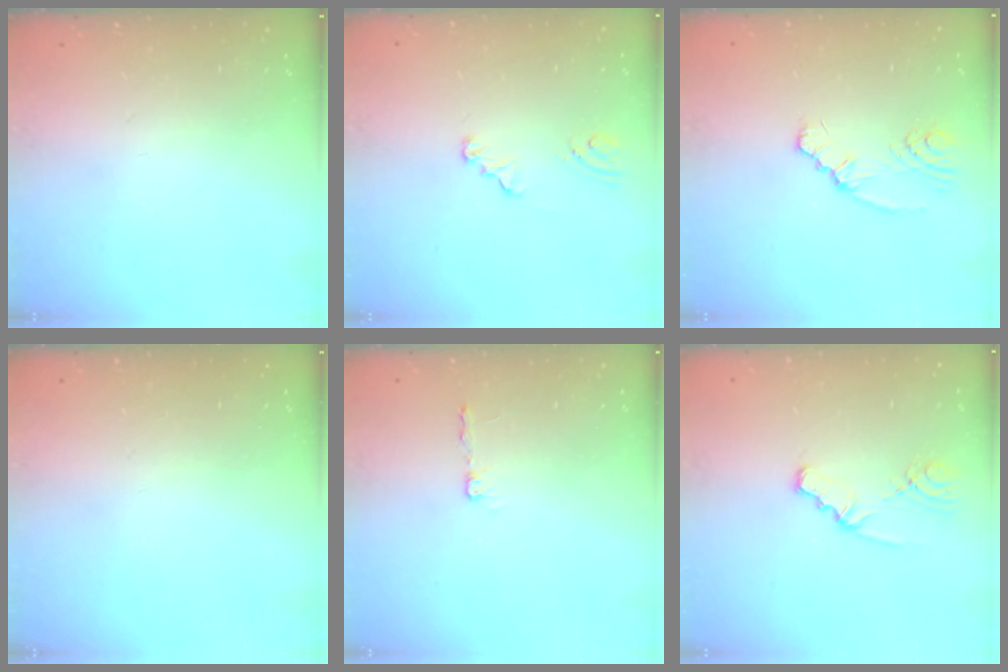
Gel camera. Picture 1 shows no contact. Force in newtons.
{"total": 2.3, "press": 2.3, "slide": 0.2}
{"total": 2.3, "press": 2.3, "slide": 0.5}
{"total": 0.0}
{"total": 3.4, "press": 3.4, "slide": 0.3}
{"total": 1.9, "press": 1.9, "slide": 0.3}